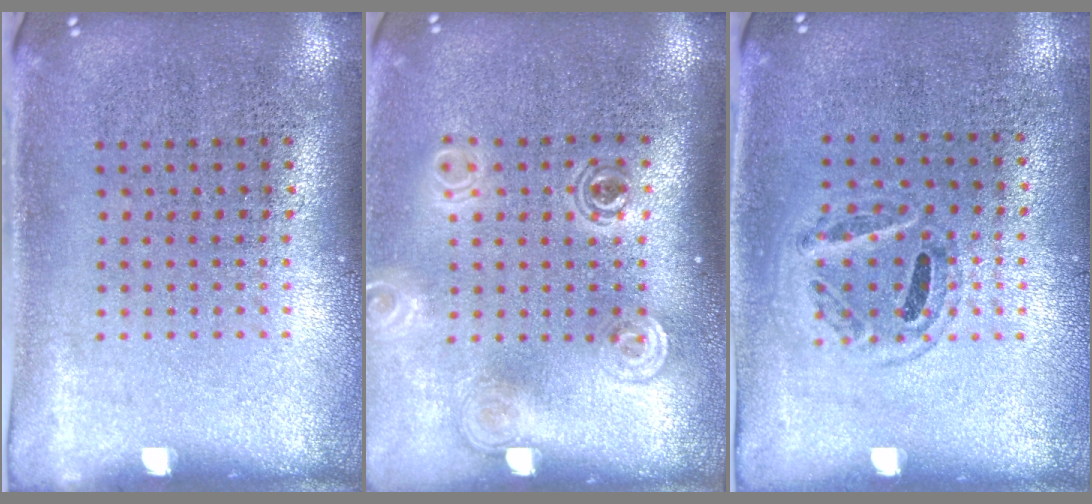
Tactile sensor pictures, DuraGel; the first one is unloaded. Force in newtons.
{"total": 1.9, "press": 1.4, "slide": 1.2}
{"total": 0.9, "press": 0.8, "slide": 0.4}